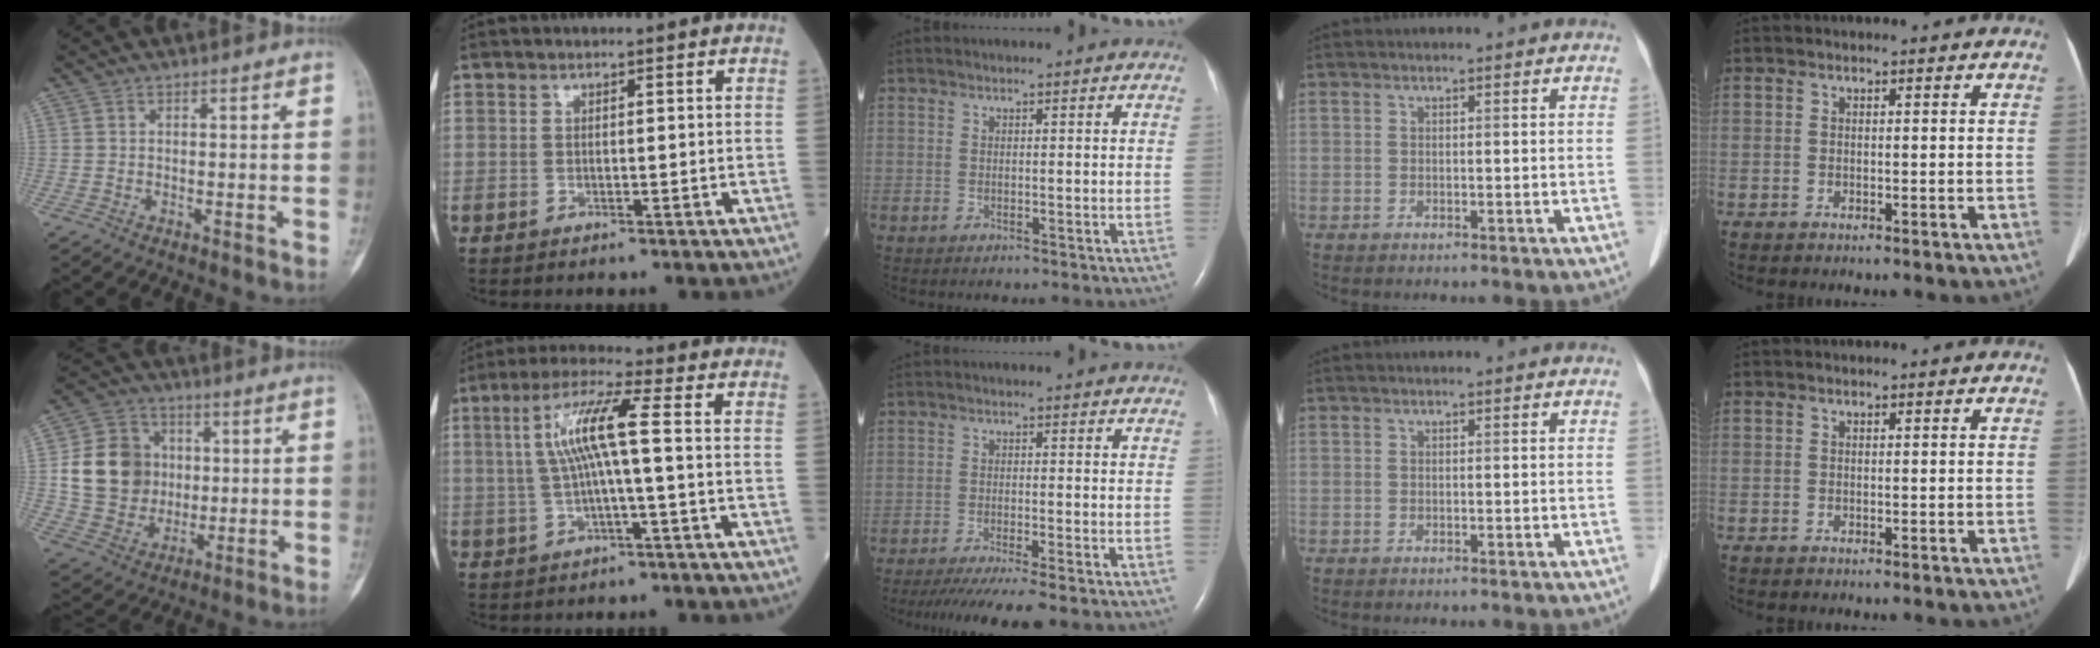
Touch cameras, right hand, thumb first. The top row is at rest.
{"thumb": {"total": 15.0, "force": [1.5, 13.0, 7.3], "torque": [-0.100, 0.009, 0.035]}, "index": {"total": 8.2, "force": [0.7, 0.2, 8.2], "torque": [-0.162, 0.020, 0.011]}, "middle": {"total": 8.5, "force": [-7.0, -0.4, 4.7], "torque": [-0.061, -0.024, -0.109]}}